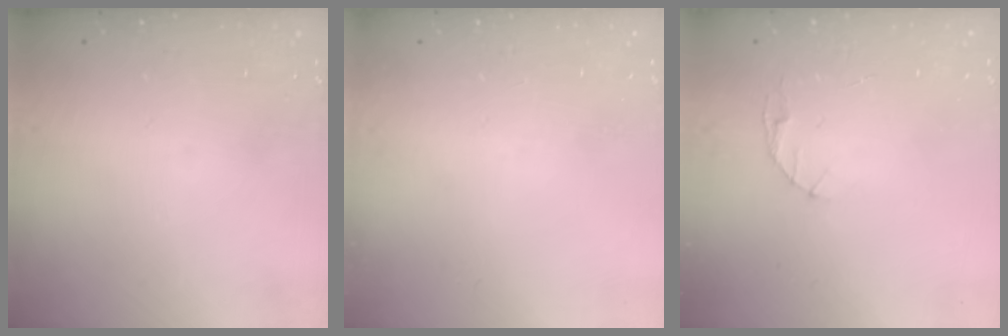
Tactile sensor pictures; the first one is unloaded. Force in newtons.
{"total": 0.0}
{"total": 3.1, "press": 3.1, "slide": 0.4}